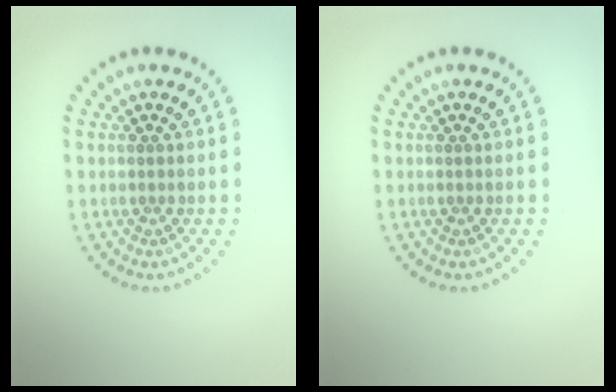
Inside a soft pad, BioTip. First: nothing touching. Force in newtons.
{"total": 0.0}